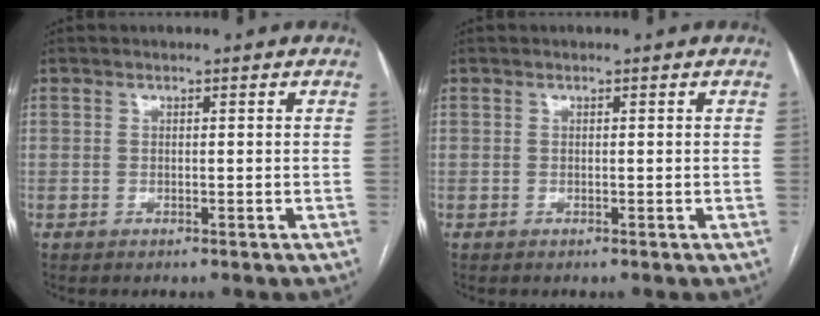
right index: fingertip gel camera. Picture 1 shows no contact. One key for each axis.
{"total": 0.0}